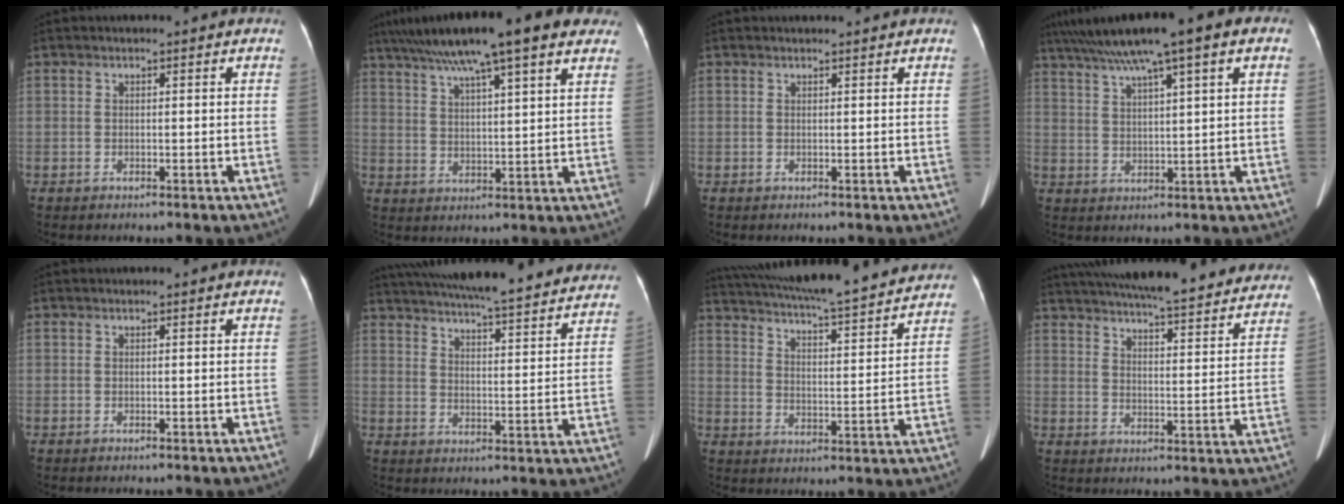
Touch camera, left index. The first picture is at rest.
{"total": 19.4, "force": [14.1, 2.7, 13.0], "torque": [-0.216, 0.053, 0.199]}
{"total": 1.5, "force": [1.5, 0.0, 0.3], "torque": [-0.007, 0.015, 0.022]}
{"total": 13.0, "force": [8.3, 1.4, 9.9], "torque": [-0.164, 0.050, 0.125]}
{"total": 0.0}
{"total": 31.3, "force": [28.0, 4.3, 13.3], "torque": [-0.221, -0.028, 0.351]}
{"total": 25.3, "force": [22.7, 2.6, 10.8], "torque": [-0.185, -0.006, 0.306]}
{"total": 30.9, "force": [27.5, 4.9, 13.3], "torque": [-0.219, -0.026, 0.342]}